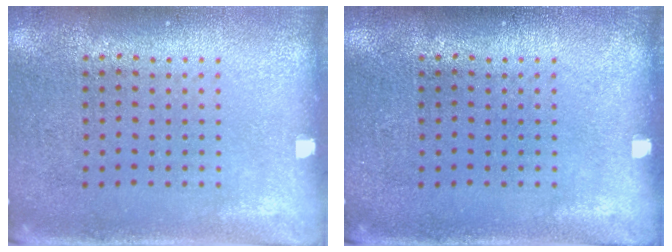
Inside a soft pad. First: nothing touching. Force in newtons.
{"total": 0.0}